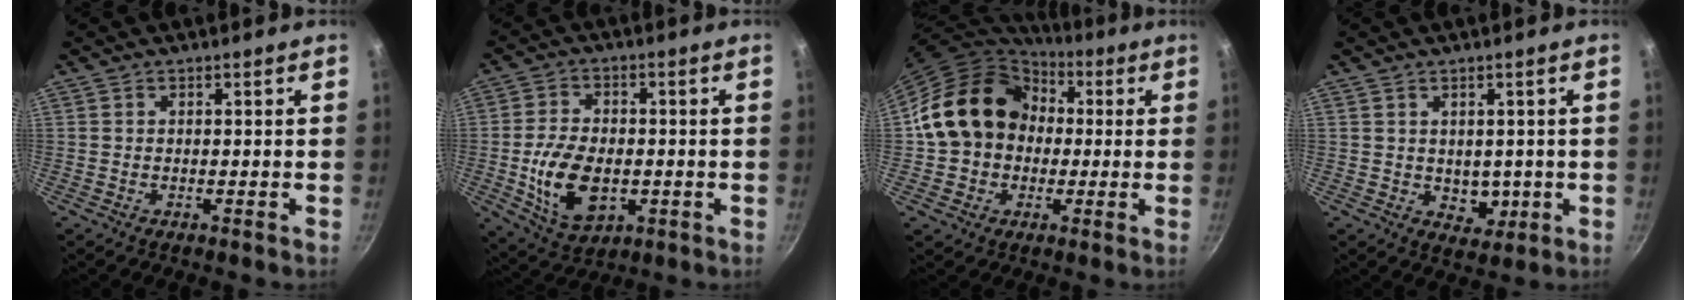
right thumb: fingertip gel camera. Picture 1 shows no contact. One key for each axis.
{"total": 12.5, "fx": -2.1, "fy": 7.8, "fz": 9.6, "tx": -0.168, "ty": 0.005, "tz": -0.027}
{"total": 18.0, "fx": 1.7, "fy": 14.8, "fz": 10.0, "tx": -0.150, "ty": 0.043, "tz": 0.020}
{"total": 4.5, "fx": 0.2, "fy": 3.6, "fz": 2.7, "tx": -0.016, "ty": -0.006, "tz": 0.013}